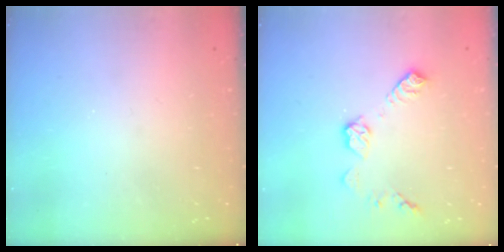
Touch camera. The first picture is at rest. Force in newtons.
{"total": 9.0, "press": 9.0, "slide": 0.3}